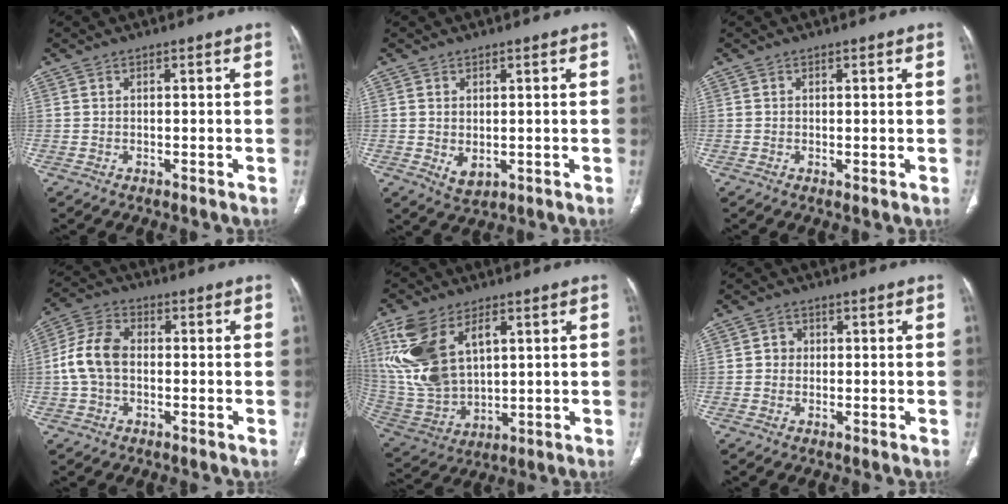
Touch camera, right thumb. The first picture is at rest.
{"total": 3.2, "force": [-0.2, 2.1, 2.4], "torque": [-0.036, -0.008, 0.008]}
{"total": 0.5, "force": [0.0, 0.2, 0.5], "torque": [-0.013, -0.004, 0.000]}
{"total": 8.8, "force": [-0.5, 6.0, 6.5], "torque": [-0.132, 0.026, -0.017]}
{"total": 18.3, "force": [6.3, 10.7, 13.4], "torque": [-0.277, -0.017, 0.138]}
{"total": 2.2, "force": [0.0, 2.1, 0.8], "torque": [0.002, 0.006, -0.003]}